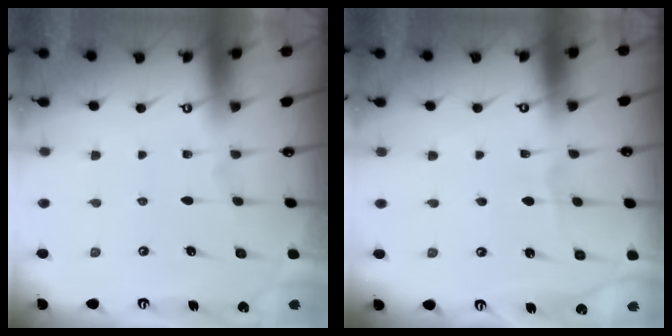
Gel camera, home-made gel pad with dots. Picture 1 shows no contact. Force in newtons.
{"total": 1.5, "press": 1.4, "slide": 0.2}